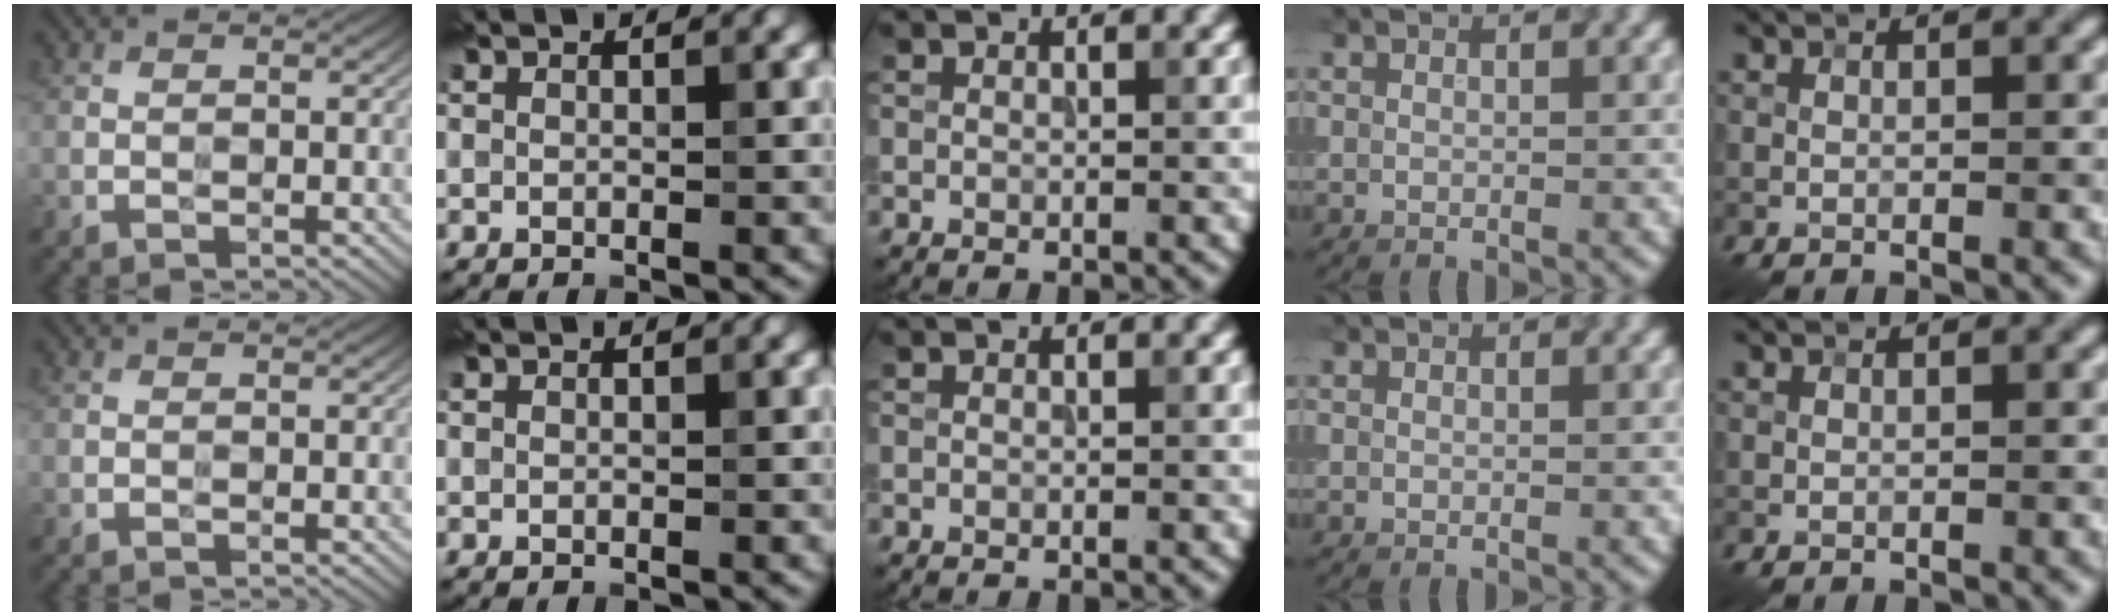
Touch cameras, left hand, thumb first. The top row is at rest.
{}